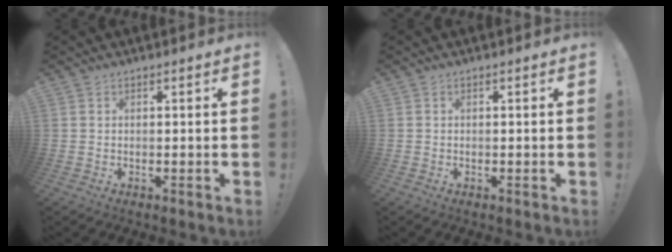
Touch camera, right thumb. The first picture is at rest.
{"total": 0.0}